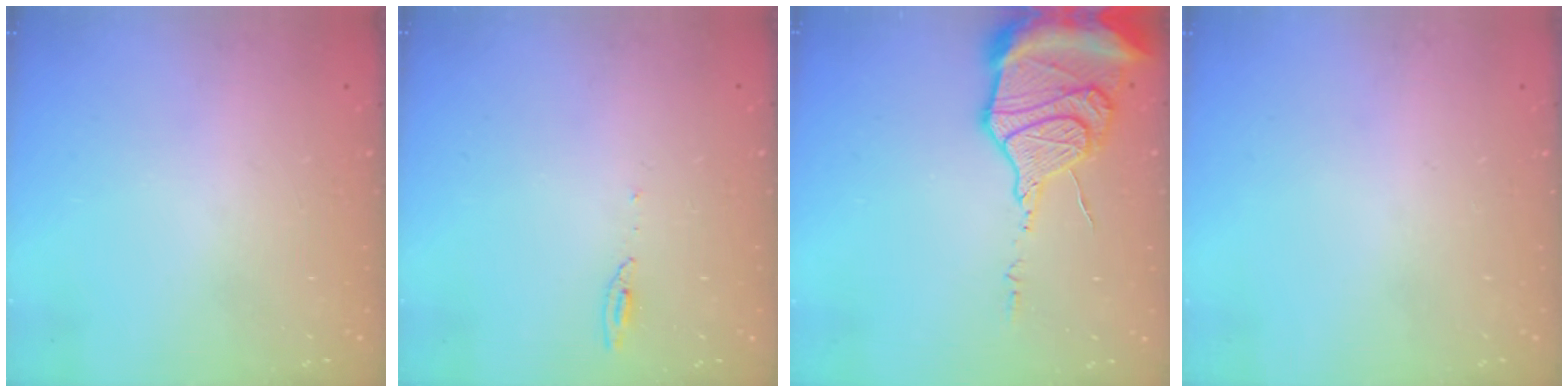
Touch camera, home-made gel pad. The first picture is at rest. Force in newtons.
{"total": 4.1, "press": 4.0, "slide": 0.7}
{"total": 18.9, "press": 18.8, "slide": 1.8}
{"total": 0.0}